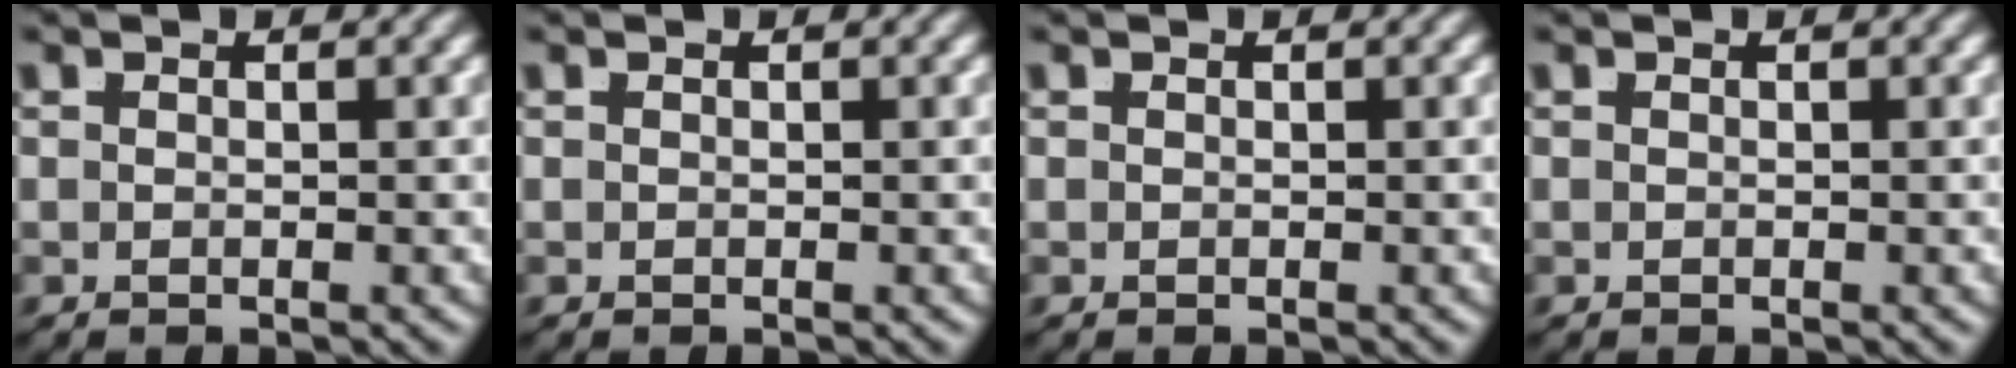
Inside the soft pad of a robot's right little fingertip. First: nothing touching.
{"total": 0.0}
{"total": 0.0}
{"total": 0.0}